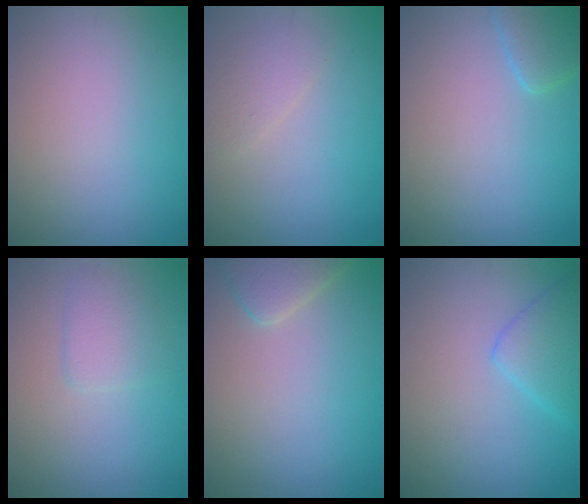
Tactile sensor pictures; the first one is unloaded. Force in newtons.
{"total": 1.5, "press": 1.5, "slide": 0.1}
{"total": 2.5, "press": 2.5, "slide": 0.3}
{"total": 2.0, "press": 2.0, "slide": 0.2}
{"total": 2.9, "press": 2.9, "slide": 0.2}
{"total": 3.2, "press": 3.2, "slide": 0.2}